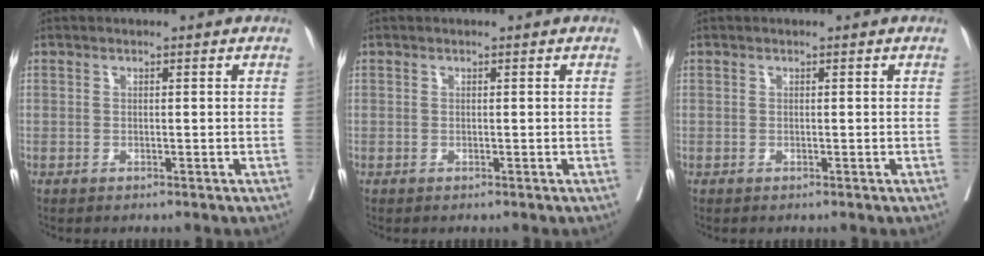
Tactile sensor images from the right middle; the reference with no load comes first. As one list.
[{"total": 0.0}, {"total": 0.0}]